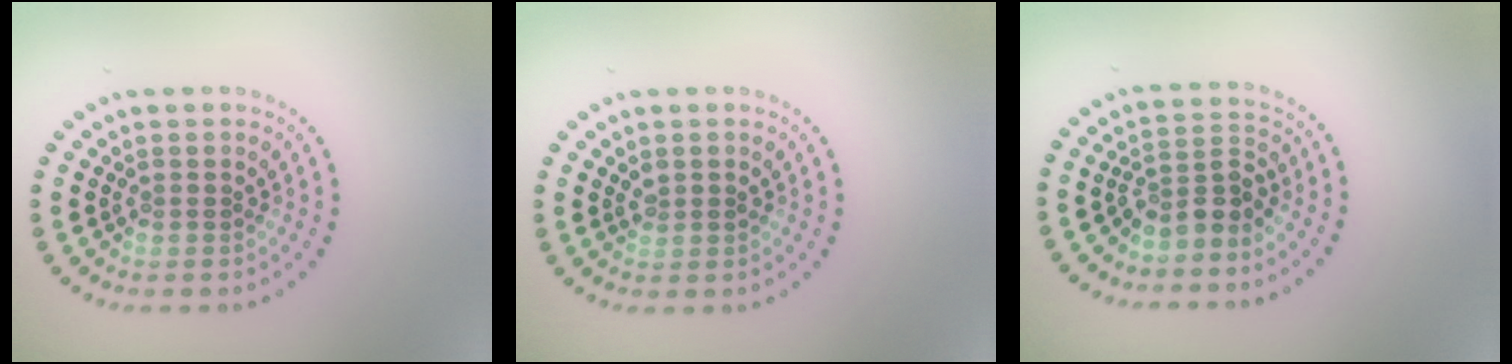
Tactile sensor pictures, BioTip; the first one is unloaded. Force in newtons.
{"total": 0.8, "press": 0.8, "slide": 0.2}
{"total": 2.7, "press": 1.9, "slide": 1.9}